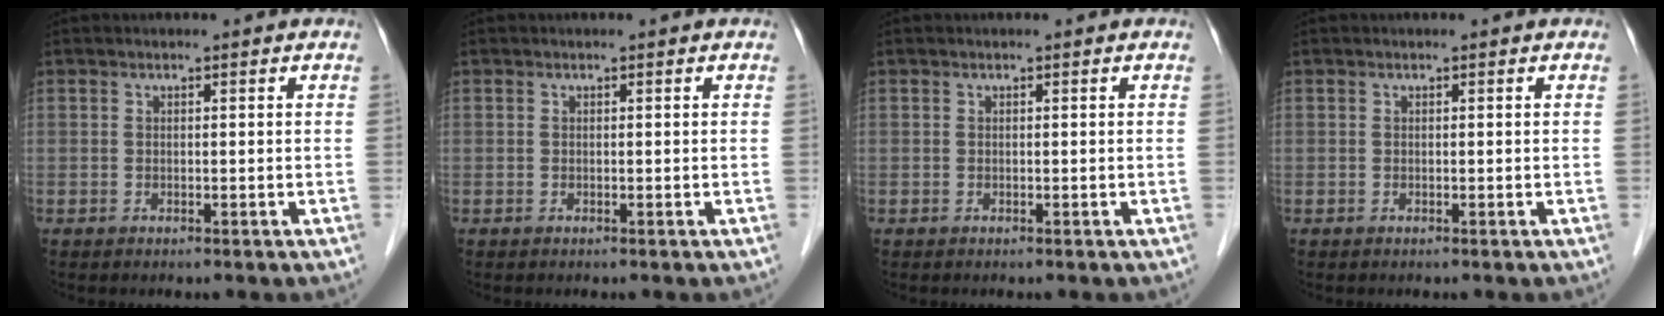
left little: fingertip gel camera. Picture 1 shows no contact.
{"total": 0.0}
{"total": 0.0}
{"total": 0.0}